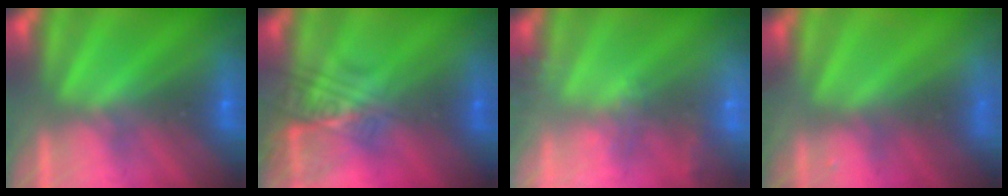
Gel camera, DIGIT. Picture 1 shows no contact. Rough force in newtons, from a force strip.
{"total": 2.4}
{"total": 13.7}
{"total": 7.4}